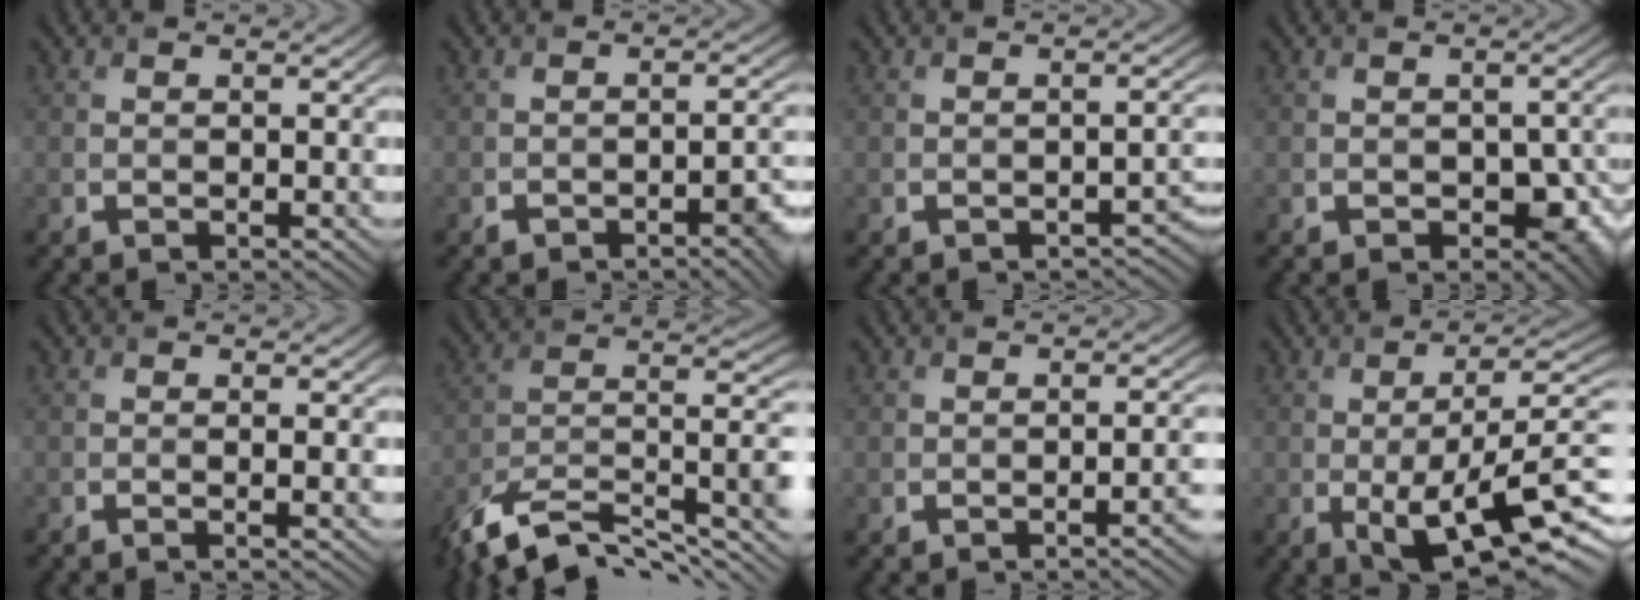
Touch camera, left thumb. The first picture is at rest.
{"total": 3.7, "force": [-2.3, 1.3, 2.6], "torque": [-0.034, 0.004, -0.033]}
{"total": 2.4, "force": [-1.7, 0.9, 1.5], "torque": [-0.016, -0.002, -0.018]}
{"total": 5.2, "force": [-1.7, 3.4, 3.5], "torque": [-0.043, -0.018, -0.020]}
{"total": 1.2, "force": [-0.3, 0.1, 1.1], "torque": [-0.017, 0.000, -0.010]}
{"total": 14.6, "force": [-9.1, 6.5, 9.5], "torque": [-0.204, -0.015, -0.156]}
{"total": 2.5, "force": [-1.2, 0.6, 2.1], "torque": [-0.024, 0.007, -0.023]}
{"total": 11.6, "force": [-3.0, 3.7, 10.6], "torque": [-0.176, -0.009, -0.042]}